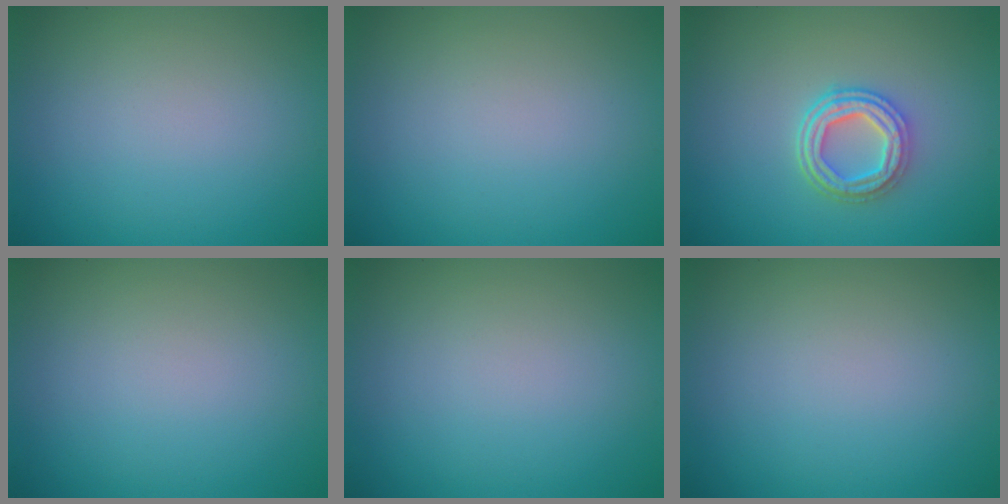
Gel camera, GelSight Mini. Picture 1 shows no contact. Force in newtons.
{"total": 0.0}
{"total": 4.0, "press": 3.2, "slide": 2.3}
{"total": 0.0}
{"total": 0.0}
{"total": 0.0}